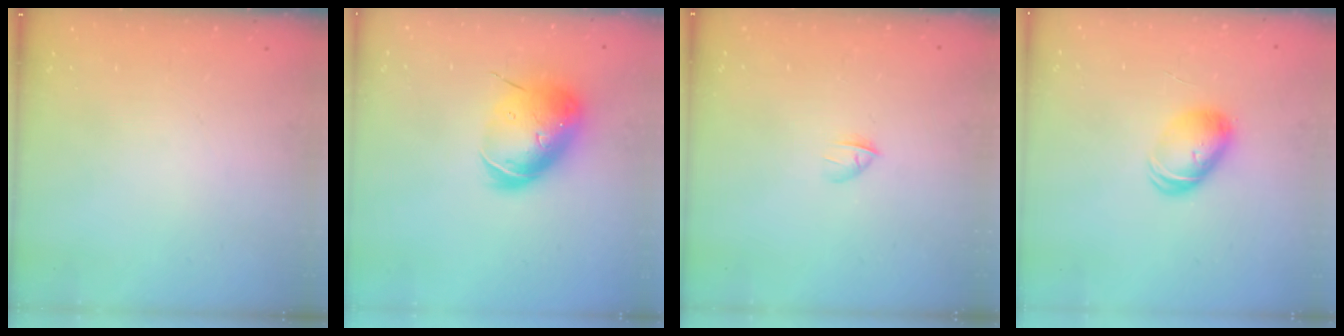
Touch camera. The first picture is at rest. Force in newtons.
{"total": 10.9, "press": 10.8, "slide": 1.8}
{"total": 2.4, "press": 2.2, "slide": 0.8}
{"total": 8.0, "press": 7.9, "slide": 0.4}